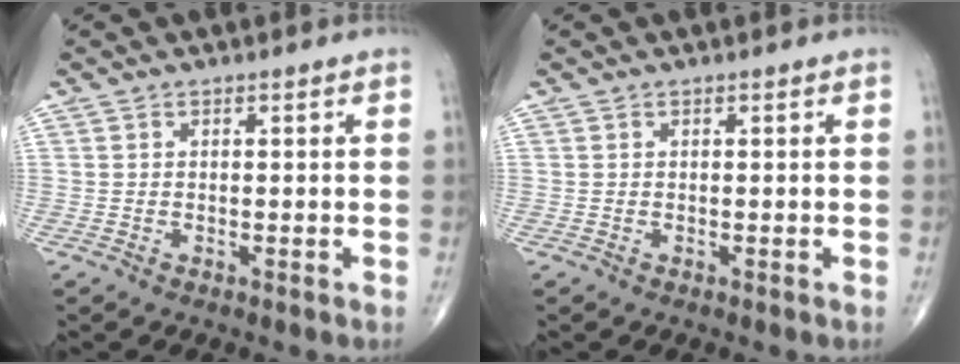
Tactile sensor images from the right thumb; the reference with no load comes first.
{"total": 0.0}